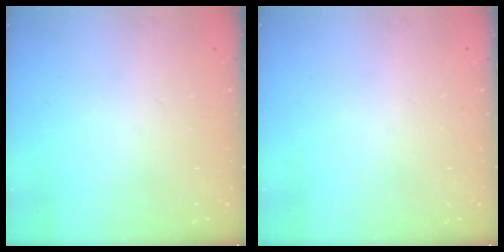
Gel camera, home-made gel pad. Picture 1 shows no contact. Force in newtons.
{"total": 0.0}